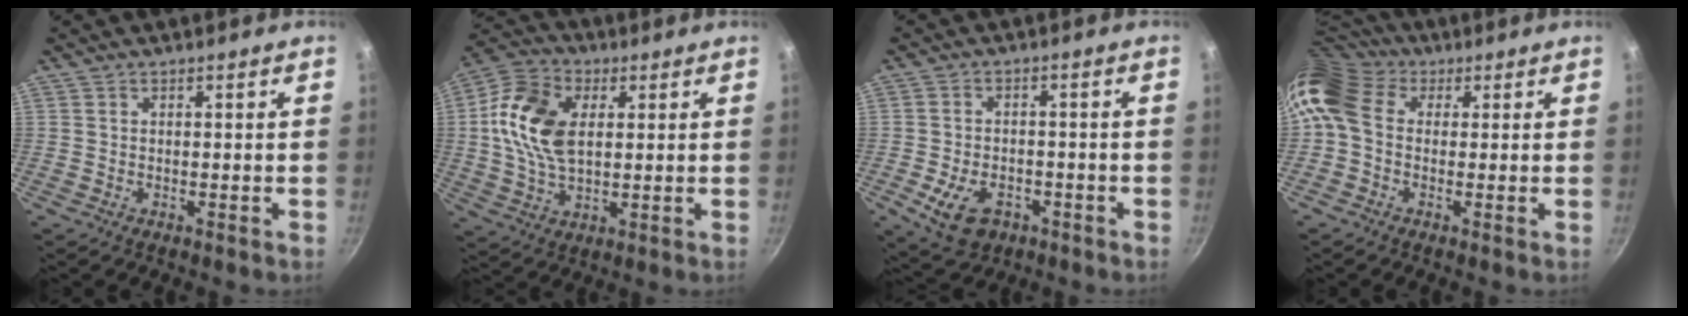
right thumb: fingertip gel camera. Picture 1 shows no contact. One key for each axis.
{"total": 3.9, "fx": 0.0, "fy": 3.5, "fz": 1.7, "tx": -0.018, "ty": 0.007, "tz": -0.021}
{"total": 8.5, "fx": -3.5, "fy": 5.7, "fz": 5.2, "tx": -0.081, "ty": 0.015, "tz": -0.052}
{"total": 11.1, "fx": 1.4, "fy": 8.6, "fz": 6.9, "tx": -0.134, "ty": 0.027, "tz": 0.006}